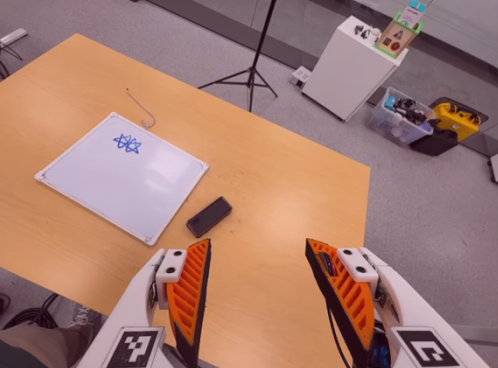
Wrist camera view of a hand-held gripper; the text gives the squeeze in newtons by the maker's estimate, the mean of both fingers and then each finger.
{"total": 0.0}